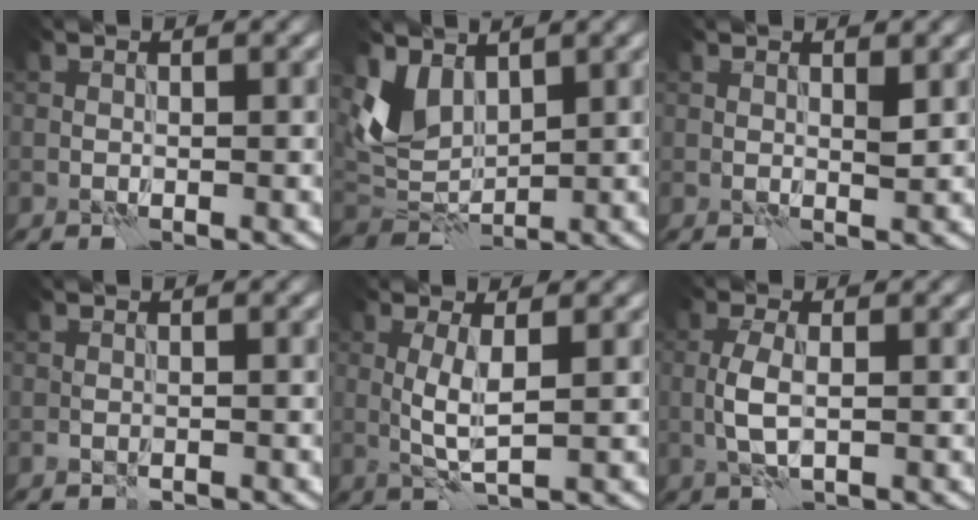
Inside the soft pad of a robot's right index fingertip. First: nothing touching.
{"total": 4.1, "force": [2.2, 2.6, 2.3], "torque": [-0.053, -0.008, 0.043]}
{"total": 0.9, "force": [0.5, 0.1, 0.8], "torque": [-0.014, 0.000, 0.010]}
{"total": 0.7, "force": [-0.5, 0.4, 0.2], "torque": [-0.002, -0.004, -0.011]}
{"total": 2.9, "force": [0.3, 0.4, 2.8], "torque": [-0.062, 0.006, 0.007]}
{"total": 2.8, "force": [-0.3, 1.0, 2.6], "torque": [-0.062, 0.004, -0.007]}